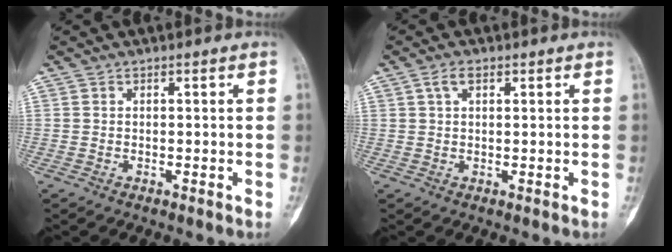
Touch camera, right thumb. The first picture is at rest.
{"total": 2.3, "force": [1.1, 1.1, 1.8], "torque": [-0.032, 0.008, 0.022]}